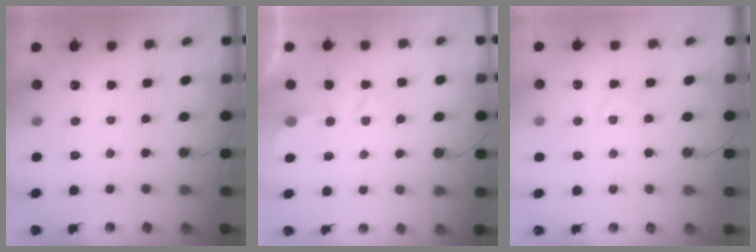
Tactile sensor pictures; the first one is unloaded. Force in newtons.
{"total": 3.2, "press": 3.2, "slide": 0.4}
{"total": 6.9, "press": 6.8, "slide": 0.7}